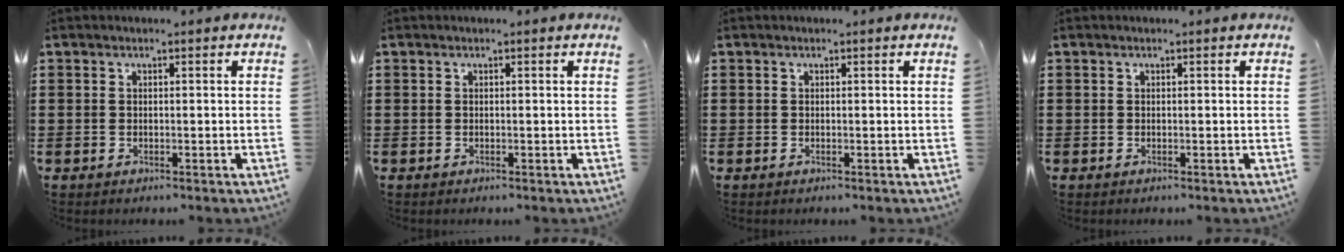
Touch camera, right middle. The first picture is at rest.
{"total": 0.0}
{"total": 0.0}
{"total": 0.0}